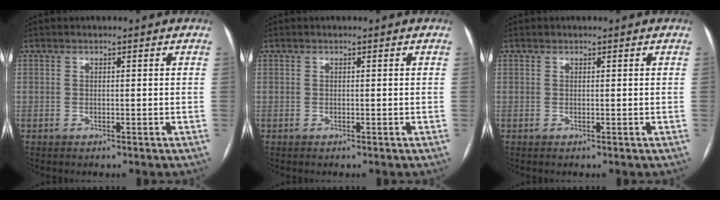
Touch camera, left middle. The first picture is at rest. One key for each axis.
{"total": 0.0}
{"total": 0.0}